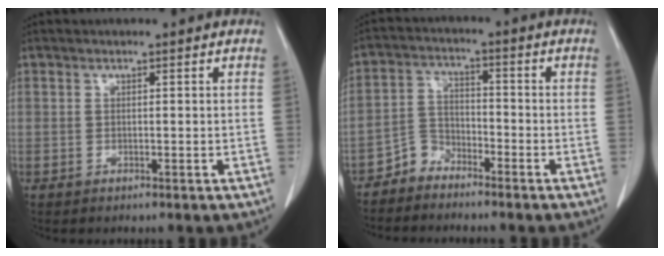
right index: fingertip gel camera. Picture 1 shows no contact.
{"total": 4.1, "force": [-3.5, 2.2, -0.2], "torque": [0.010, 0.008, -0.072]}